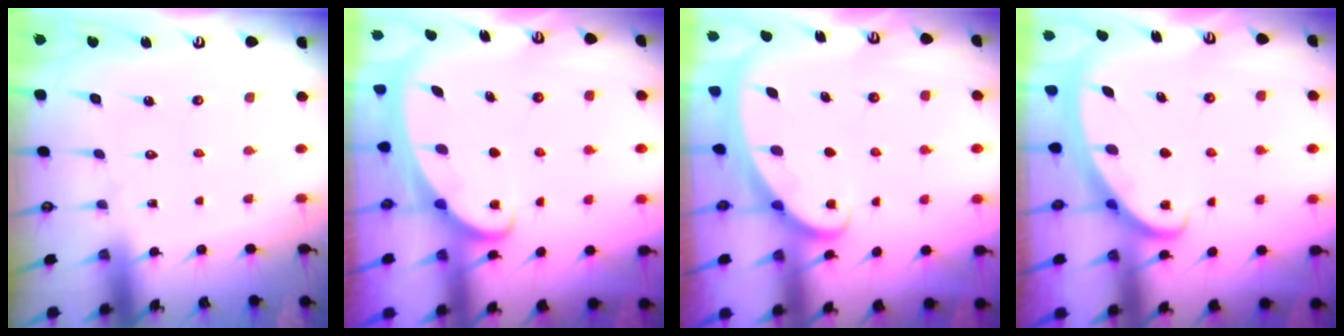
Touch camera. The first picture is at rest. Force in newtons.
{"total": 2.8, "press": 2.7, "slide": 0.3}
{"total": 2.1, "press": 2.1, "slide": 0.2}
{"total": 2.4, "press": 2.4, "slide": 0.4}